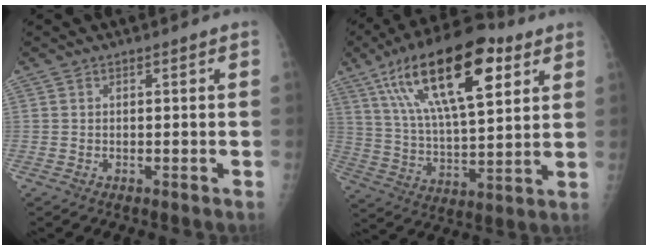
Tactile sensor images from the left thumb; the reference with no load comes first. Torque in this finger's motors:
{"motor_torque": [0.94, 0.76, 2.29, -0.48, 0.59]}